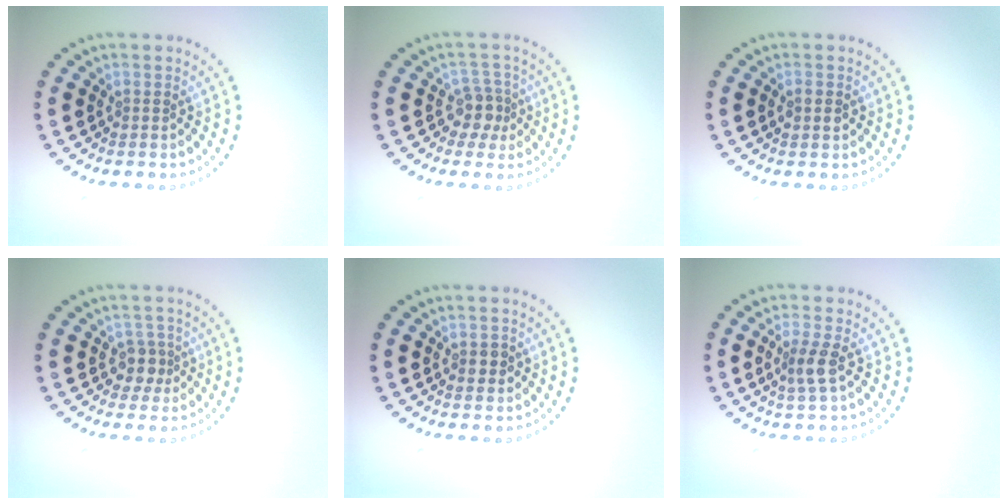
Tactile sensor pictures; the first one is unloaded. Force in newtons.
{"total": 2.5, "press": 1.9, "slide": 1.5}
{"total": 1.6, "press": 1.6, "slide": 0.1}
{"total": 2.2, "press": 1.7, "slide": 1.3}
{"total": 1.4, "press": 1.4, "slide": 0.0}
{"total": 2.1, "press": 1.7, "slide": 1.2}